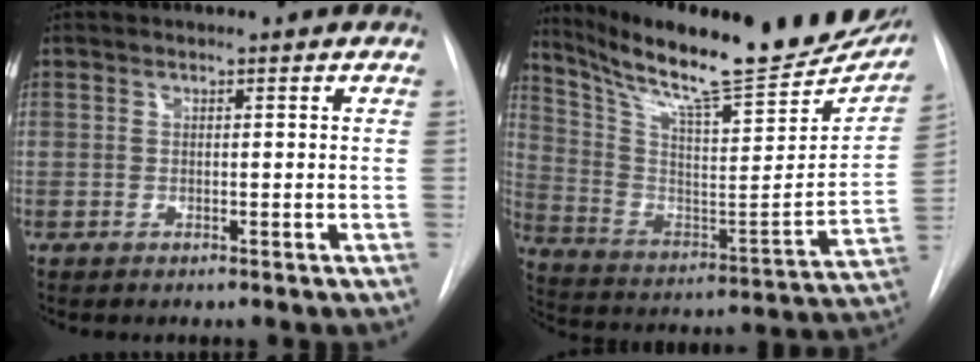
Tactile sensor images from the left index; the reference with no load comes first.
{"total": 29.3, "force": [24.7, 4.4, 15.1], "torque": [-0.250, -0.060, 0.352]}